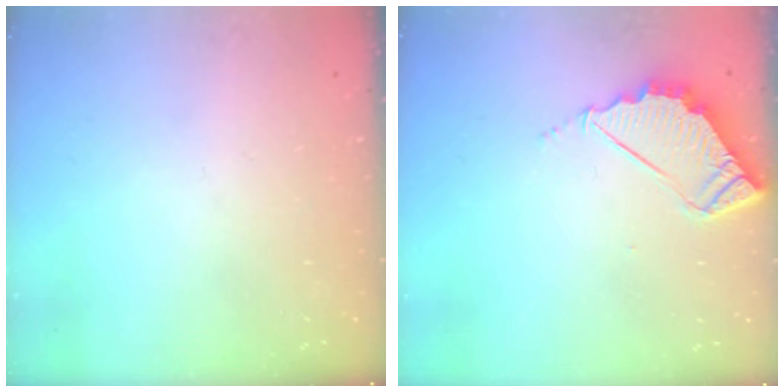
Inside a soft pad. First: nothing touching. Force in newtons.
{"total": 6.0, "press": 6.0, "slide": 0.3}